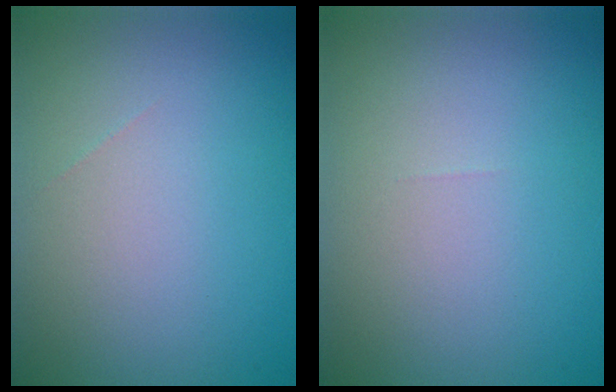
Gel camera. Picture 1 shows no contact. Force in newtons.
{"total": 0.0}